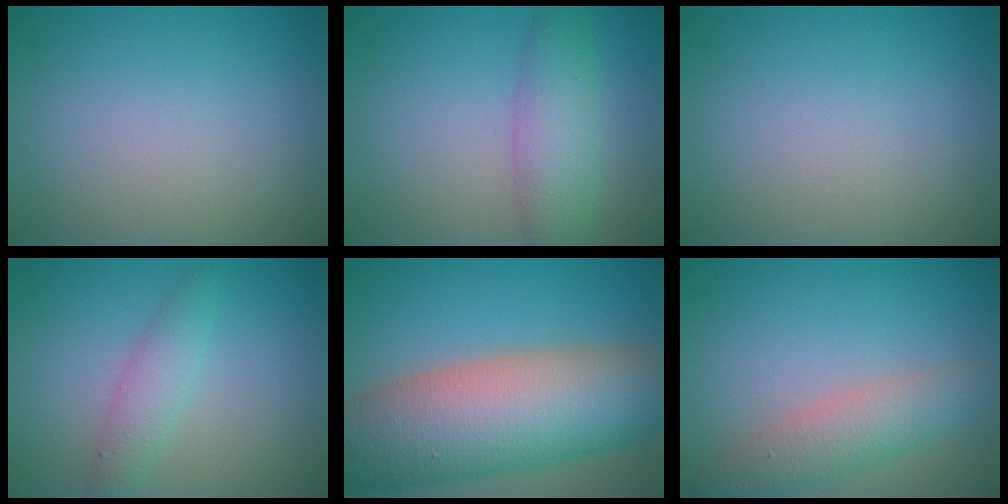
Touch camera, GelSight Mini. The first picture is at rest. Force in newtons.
{"total": 4.4, "press": 4.4, "slide": 0.1}
{"total": 0.0}
{"total": 2.4, "press": 2.4, "slide": 0.1}
{"total": 13.8, "press": 13.8, "slide": 0.7}
{"total": 3.7, "press": 3.7, "slide": 0.2}